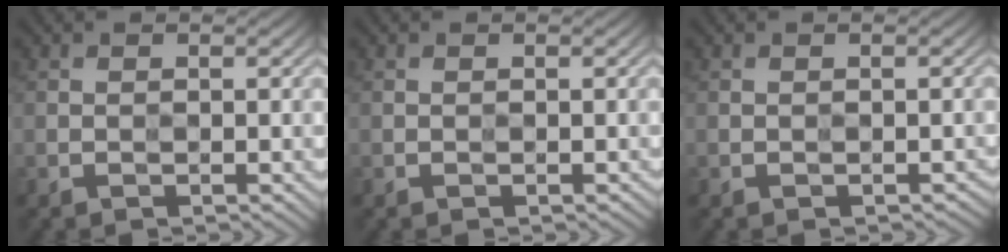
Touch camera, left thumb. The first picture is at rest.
{"total": 0.0}
{"total": 1.3, "force": [-0.7, 0.7, 0.8], "torque": [-0.003, -0.003, -0.004]}